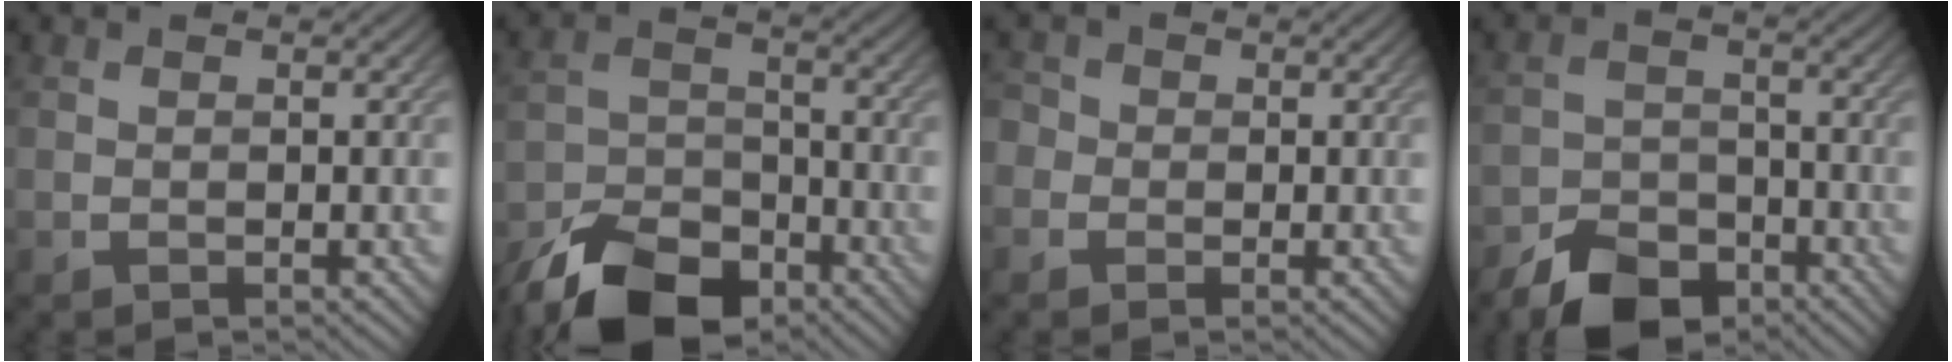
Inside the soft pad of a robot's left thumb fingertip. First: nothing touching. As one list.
[{"total": 11.4, "force": [-8.6, 5.3, 5.3], "torque": [-0.114, -0.016, -0.159]}, {"total": 2.7, "force": [-0.4, 2.6, 0.5], "torque": [-0.013, 0.010, -0.025]}, {"total": 7.0, "force": [-5.2, 3.8, 2.9], "torque": [-0.053, -0.008, -0.101]}]